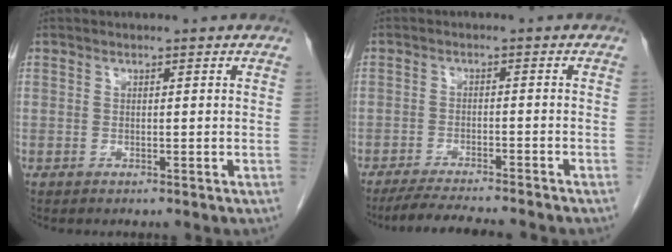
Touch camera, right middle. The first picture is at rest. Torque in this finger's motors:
{"motor_torque": [0.19, -0.16, 0.06, 0.02]}